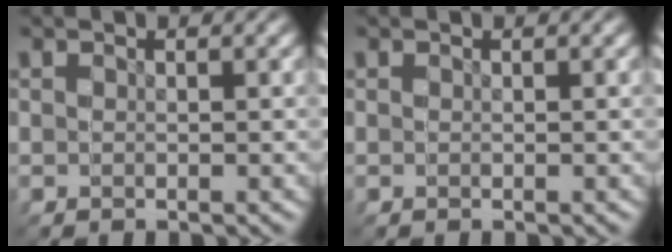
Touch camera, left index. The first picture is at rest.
{"total": 0.0}